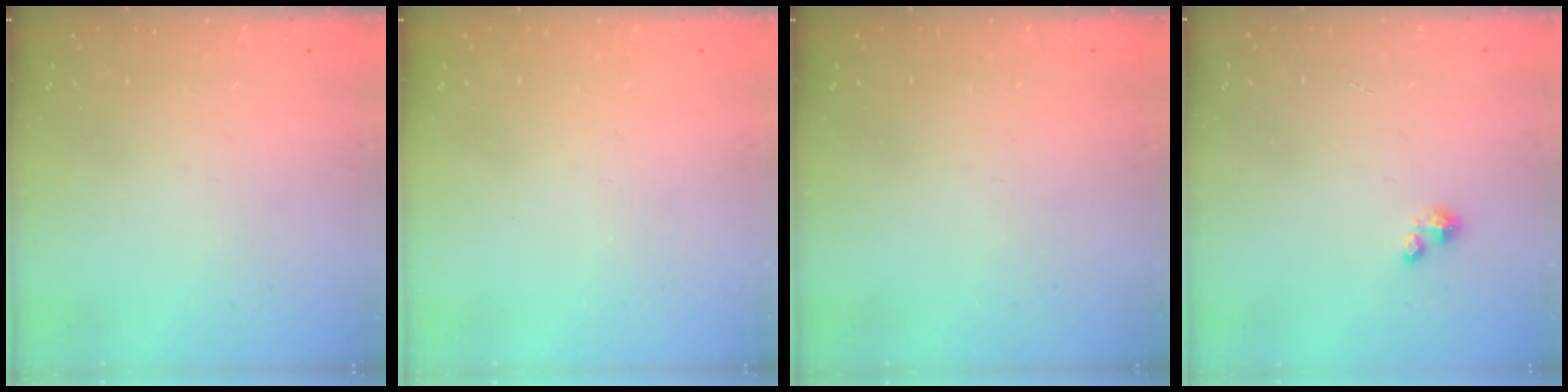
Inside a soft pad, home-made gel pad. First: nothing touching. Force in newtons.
{"total": 0.0}
{"total": 0.0}
{"total": 0.9, "press": 0.9, "slide": 0.3}